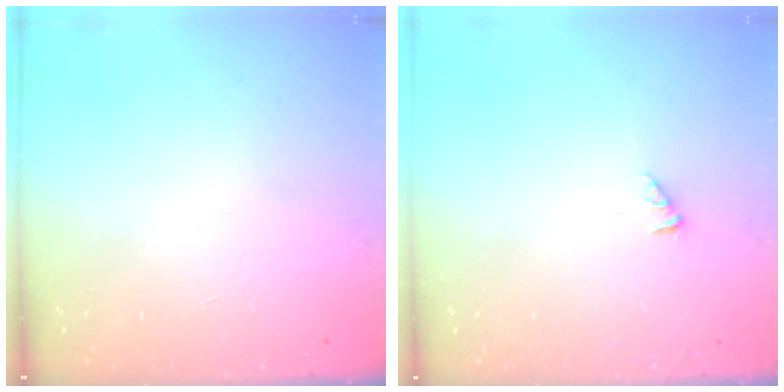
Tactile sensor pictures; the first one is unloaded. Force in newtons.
{"total": 0.0}